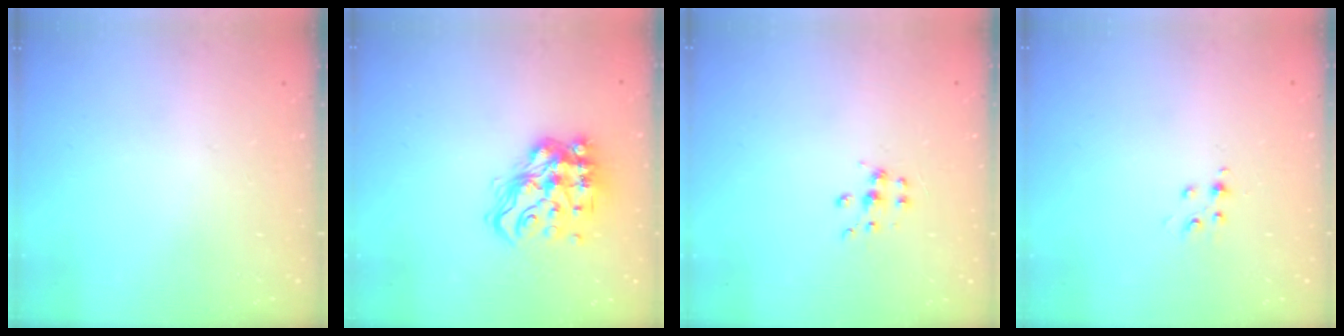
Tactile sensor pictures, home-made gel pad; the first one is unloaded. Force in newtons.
{"total": 15.8, "press": 15.7, "slide": 1.1}
{"total": 6.3, "press": 6.3, "slide": 0.4}
{"total": 4.3, "press": 4.3, "slide": 0.4}